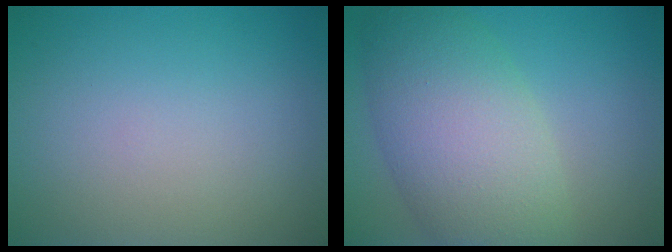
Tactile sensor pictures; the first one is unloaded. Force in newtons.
{"total": 8.9, "press": 8.9, "slide": 0.3}